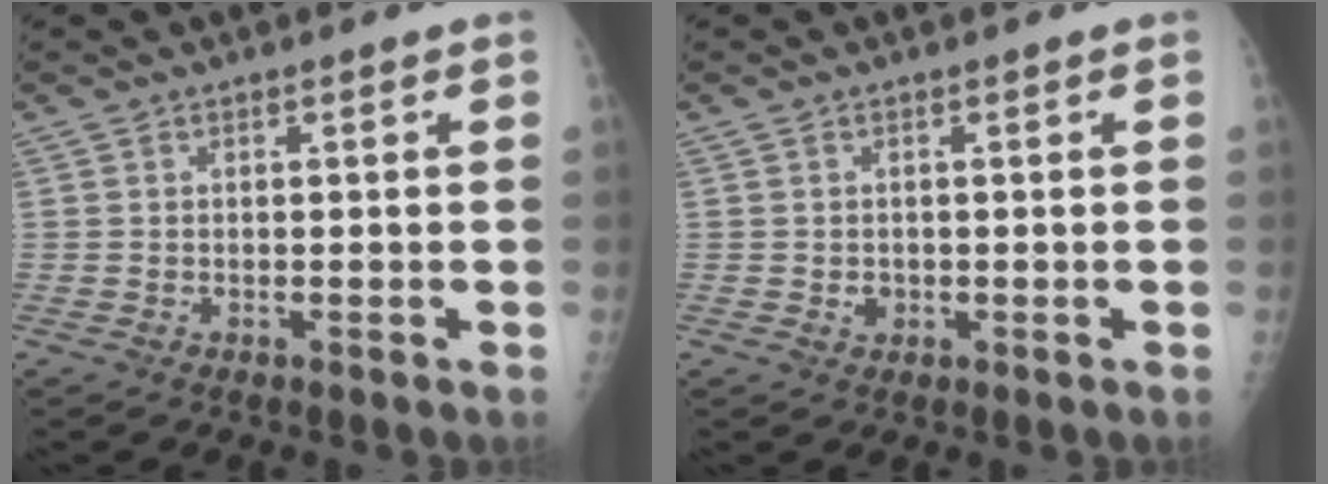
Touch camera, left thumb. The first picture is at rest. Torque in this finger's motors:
{"motor_torque": [-0.13, 0.03, 0.02, 0.00, 0.00]}